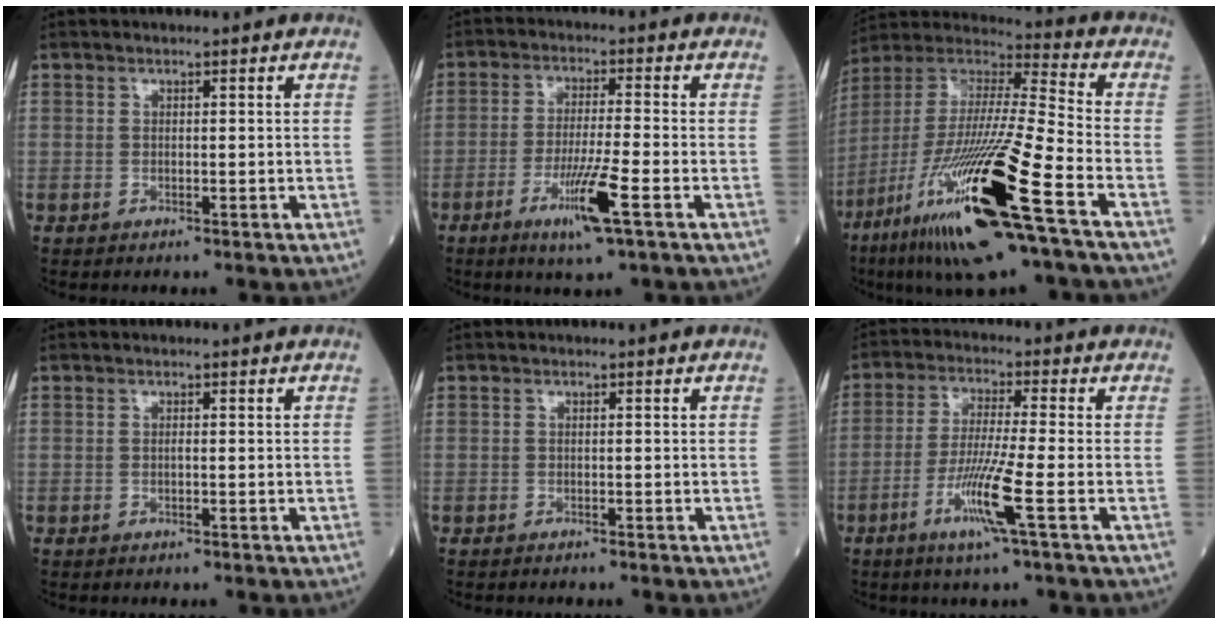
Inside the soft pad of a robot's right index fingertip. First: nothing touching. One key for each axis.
{"total": 8.2, "fx": -3.8, "fy": -0.3, "fz": 7.3, "tx": -0.138, "ty": -0.018, "tz": -0.069}
{"total": 23.8, "fx": -11.3, "fy": 1.3, "fz": 20.9, "tx": -0.421, "ty": -0.054, "tz": -0.212}
{"total": 0.0}
{"total": 0.8, "fx": -0.7, "fy": 0.1, "fz": 0.3, "tx": -0.006, "ty": -0.001, "tz": -0.011}
{"total": 8.4, "fx": -3.4, "fy": -1.0, "fz": 7.7, "tx": -0.153, "ty": -0.019, "tz": -0.070}